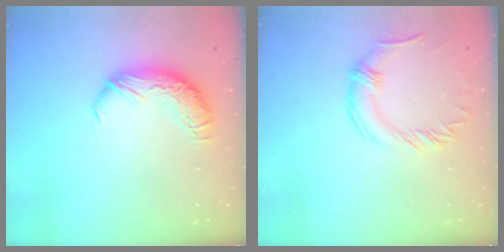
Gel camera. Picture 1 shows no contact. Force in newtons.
{"total": 0.0}